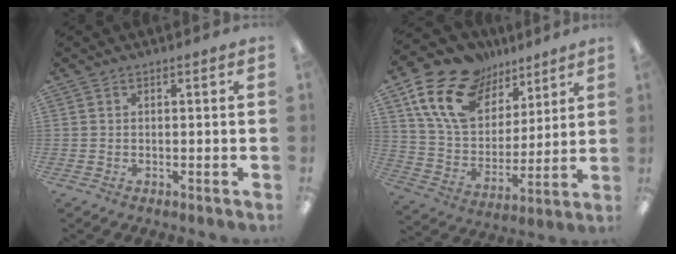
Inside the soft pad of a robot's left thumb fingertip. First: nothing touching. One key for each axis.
{"total": 18.6, "fx": 11.2, "fy": 11.9, "fz": 8.9, "tx": -0.174, "ty": -0.048, "tz": 0.215}